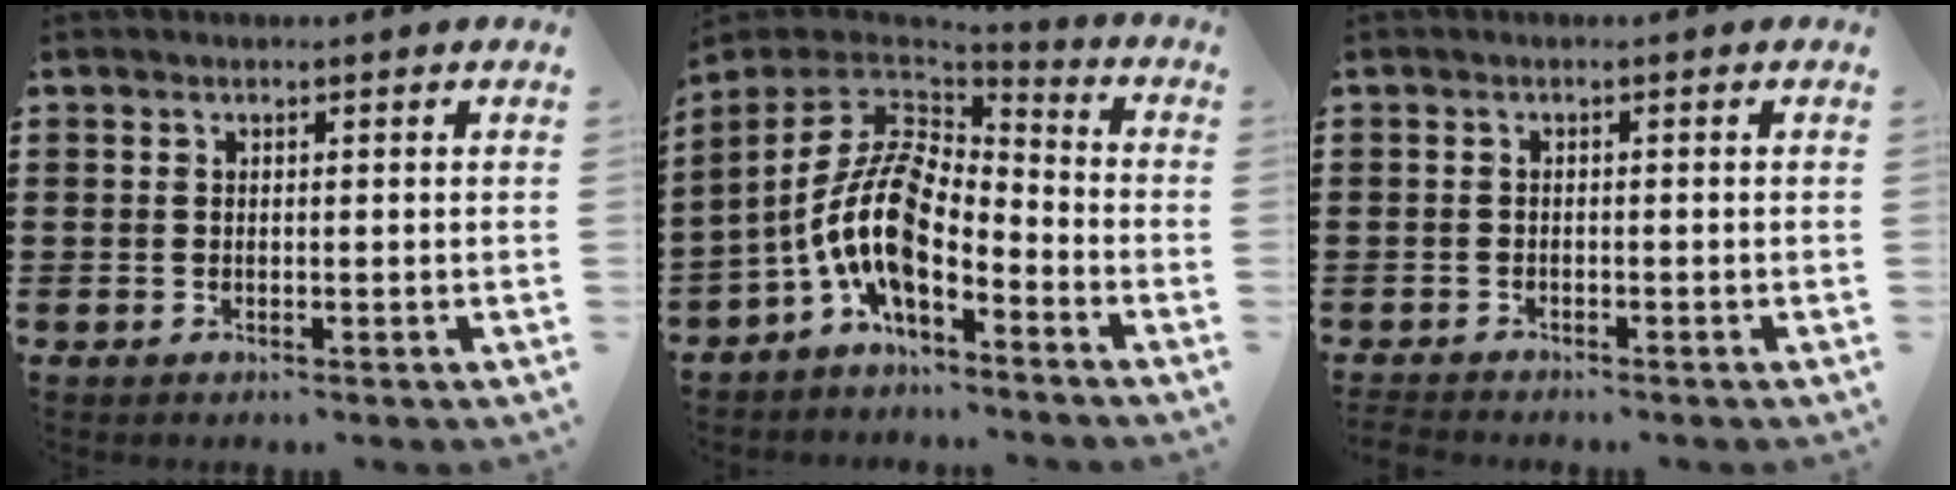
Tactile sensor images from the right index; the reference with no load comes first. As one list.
[{"total": 11.9, "force": [-3.9, 5.2, 9.9], "torque": [-0.235, -0.013, -0.090]}, {"total": 1.2, "force": [-1.2, 0.0, -0.1], "torque": [-0.002, 0.000, -0.025]}]